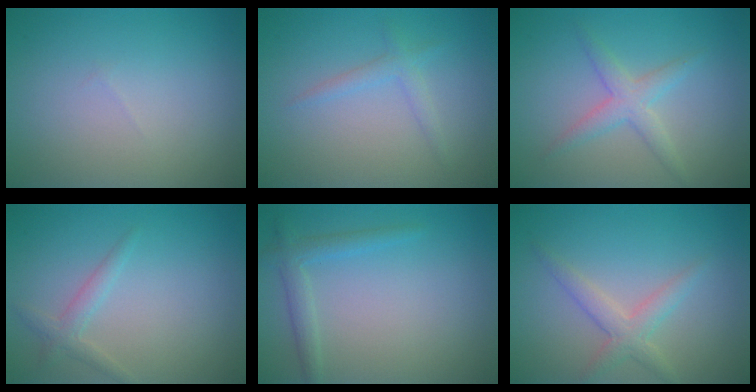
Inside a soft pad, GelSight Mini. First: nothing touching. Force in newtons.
{"total": 1.4, "press": 1.4, "slide": 0.0}
{"total": 2.5, "press": 2.5, "slide": 0.0}
{"total": 1.6, "press": 1.6, "slide": 0.1}
{"total": 1.2, "press": 1.2, "slide": 0.1}
{"total": 2.5, "press": 2.5, "slide": 0.0}